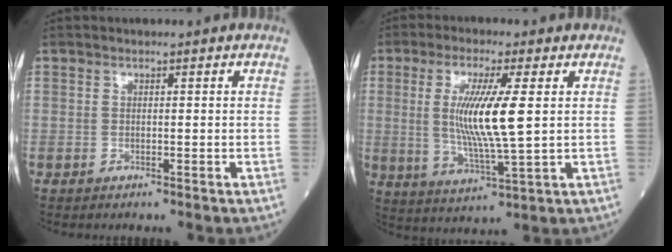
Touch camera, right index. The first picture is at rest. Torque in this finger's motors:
{"motor_torque": [1.35, 0.29, 0.84, 0.21]}